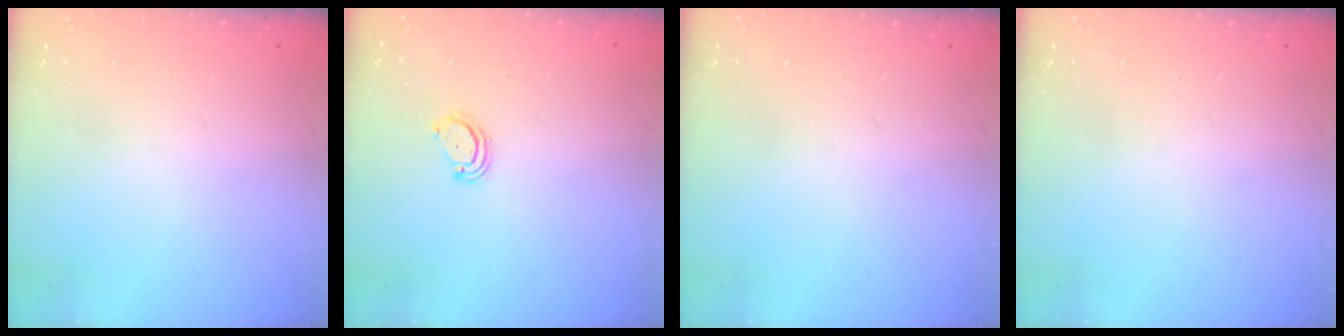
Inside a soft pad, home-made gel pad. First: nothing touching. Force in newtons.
{"total": 3.0, "press": 3.0, "slide": 0.2}
{"total": 0.0}
{"total": 0.0}